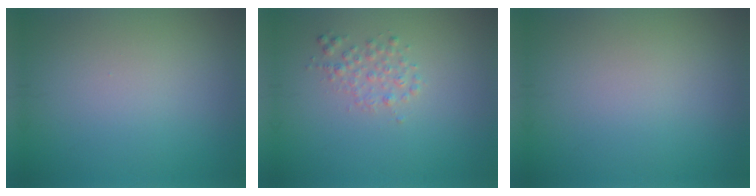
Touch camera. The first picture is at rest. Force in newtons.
{"total": 1.6, "press": 1.6, "slide": 0.1}
{"total": 0.0}